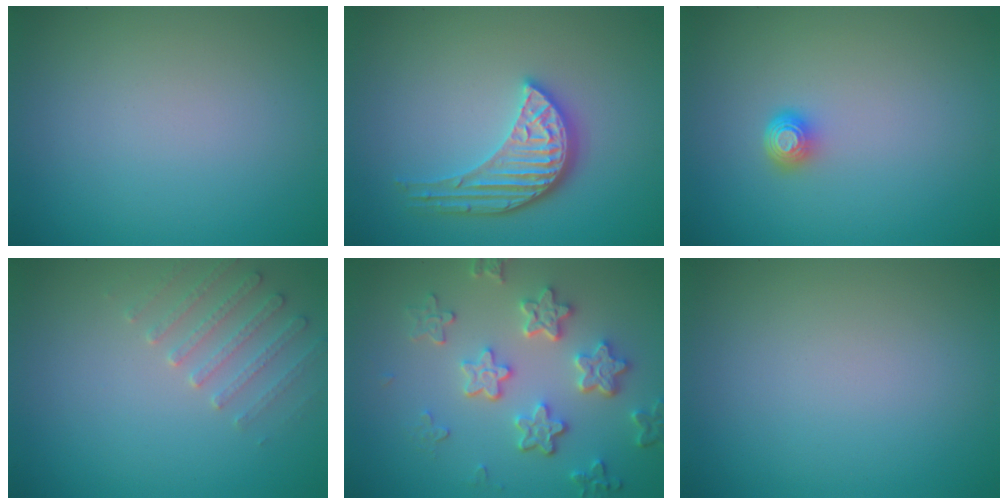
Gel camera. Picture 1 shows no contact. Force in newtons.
{"total": 4.3, "press": 3.6, "slide": 2.4}
{"total": 1.6, "press": 1.2, "slide": 1.2}
{"total": 2.3, "press": 2.2, "slide": 0.6}
{"total": 5.0, "press": 4.2, "slide": 2.7}
{"total": 0.0}